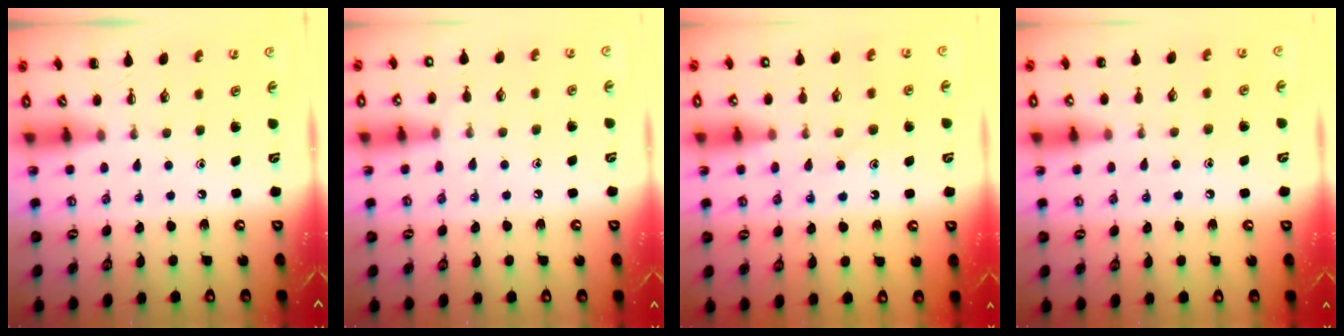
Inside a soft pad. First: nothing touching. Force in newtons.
{"total": 7.4, "press": 7.0, "slide": 2.4}
{"total": 11.1, "press": 11.1, "slide": 1.0}
{"total": 6.3, "press": 6.1, "slide": 1.6}